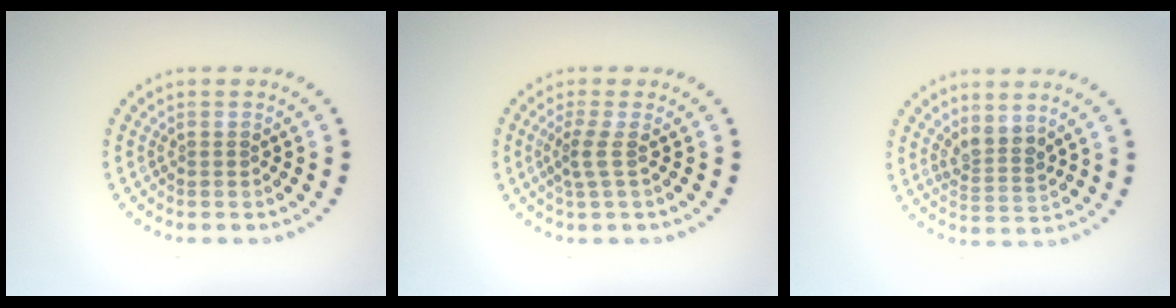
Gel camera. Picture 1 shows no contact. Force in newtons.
{"total": 1.9, "press": 1.3, "slide": 1.4}
{"total": 2.4, "press": 1.8, "slide": 1.5}